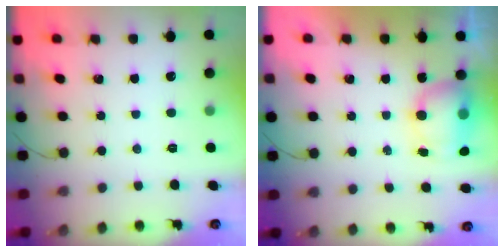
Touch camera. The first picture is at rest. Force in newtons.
{"total": 7.6, "press": 7.2, "slide": 2.3}